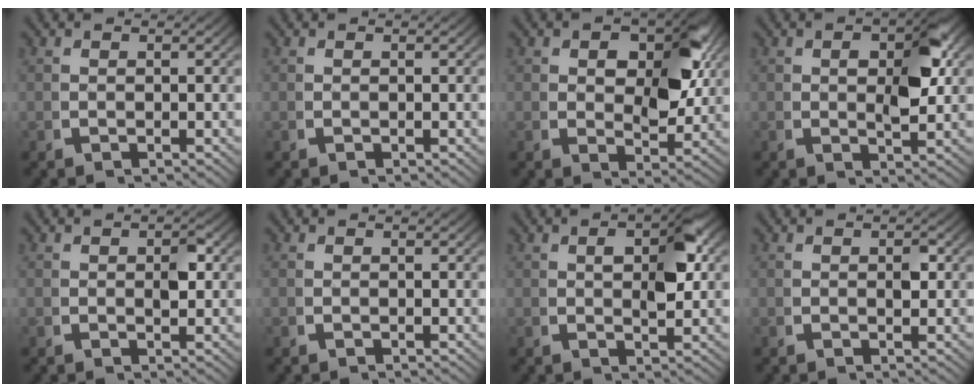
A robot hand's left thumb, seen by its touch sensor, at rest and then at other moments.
{"total": 0.0}
{"total": 7.0, "force": [1.8, 3.7, 5.6], "torque": [-0.070, -0.006, 0.032]}
{"total": 4.7, "force": [1.1, 1.3, 4.4], "torque": [-0.046, 0.013, 0.012]}
{"total": 1.5, "force": [0.4, 0.1, 1.4], "torque": [-0.007, 0.011, 0.003]}
{"total": 0.0}
{"total": 4.0, "force": [1.0, 0.6, 3.8], "torque": [-0.037, 0.019, 0.011]}
{"total": 1.0, "force": [0.3, 0.1, 0.9], "torque": [0.002, 0.008, 0.002]}